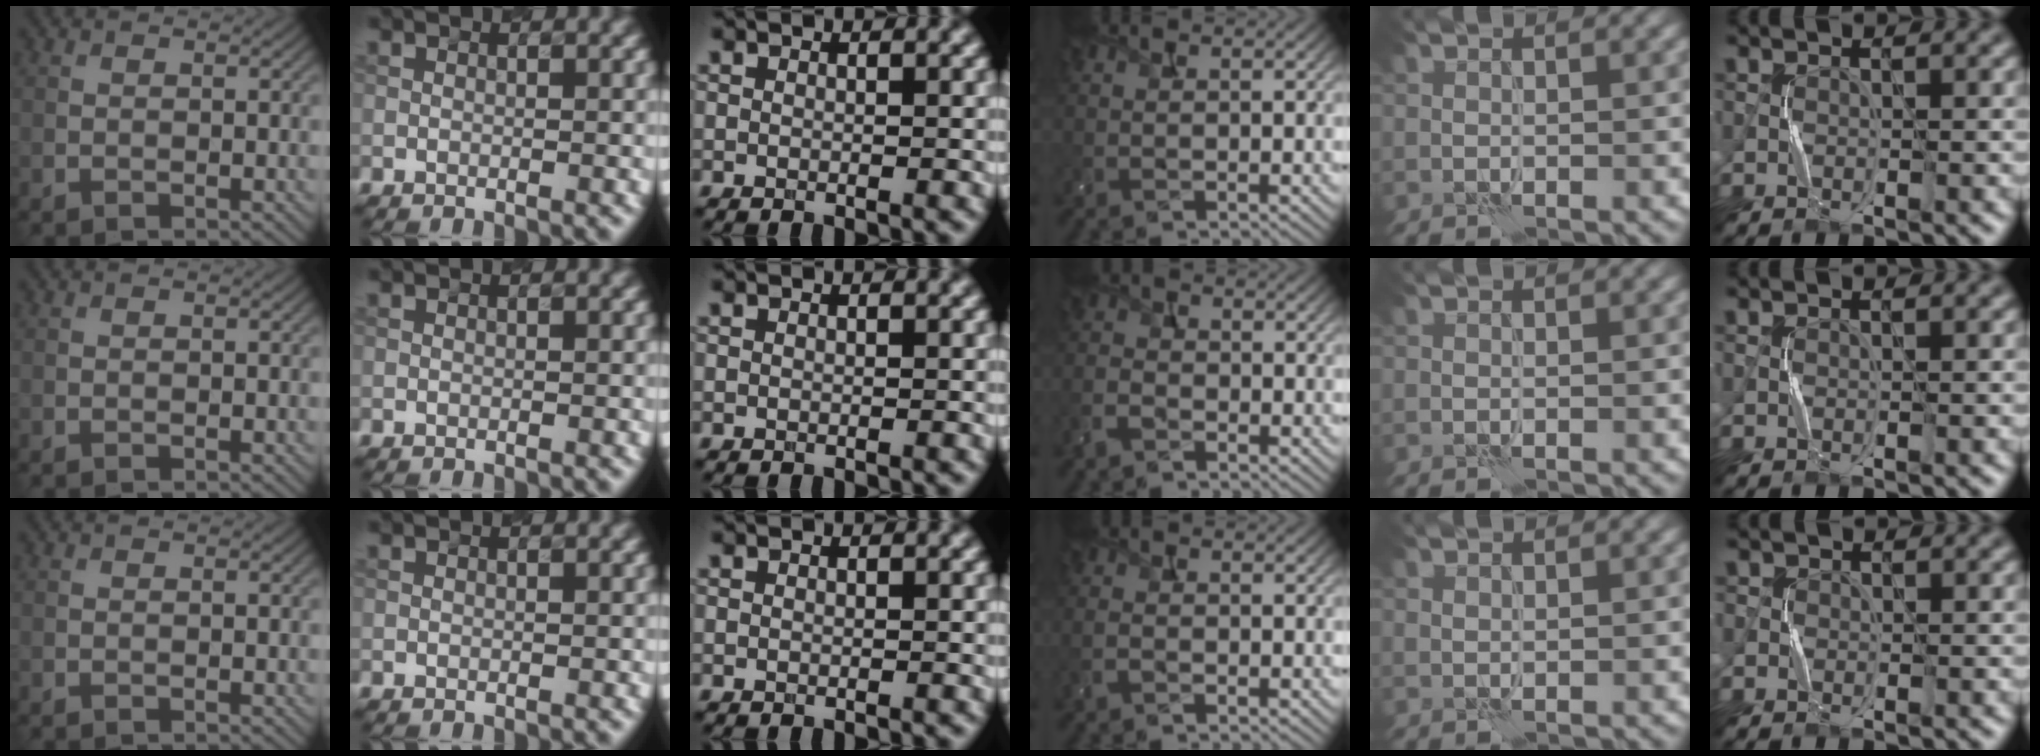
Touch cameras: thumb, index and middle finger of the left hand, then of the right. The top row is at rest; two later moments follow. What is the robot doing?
{"motion": "squeeze", "object": "bubble wrap"}